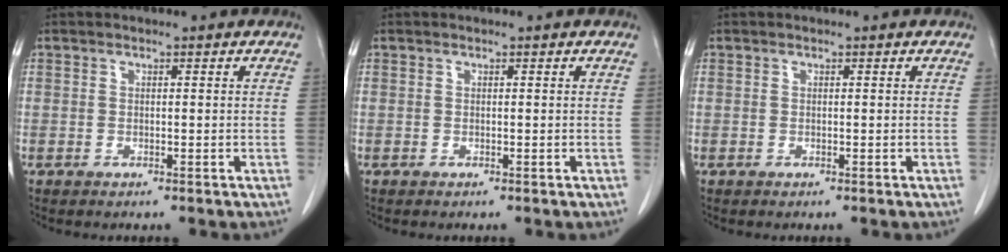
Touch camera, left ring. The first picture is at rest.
{"total": 0.0}
{"total": 0.0}